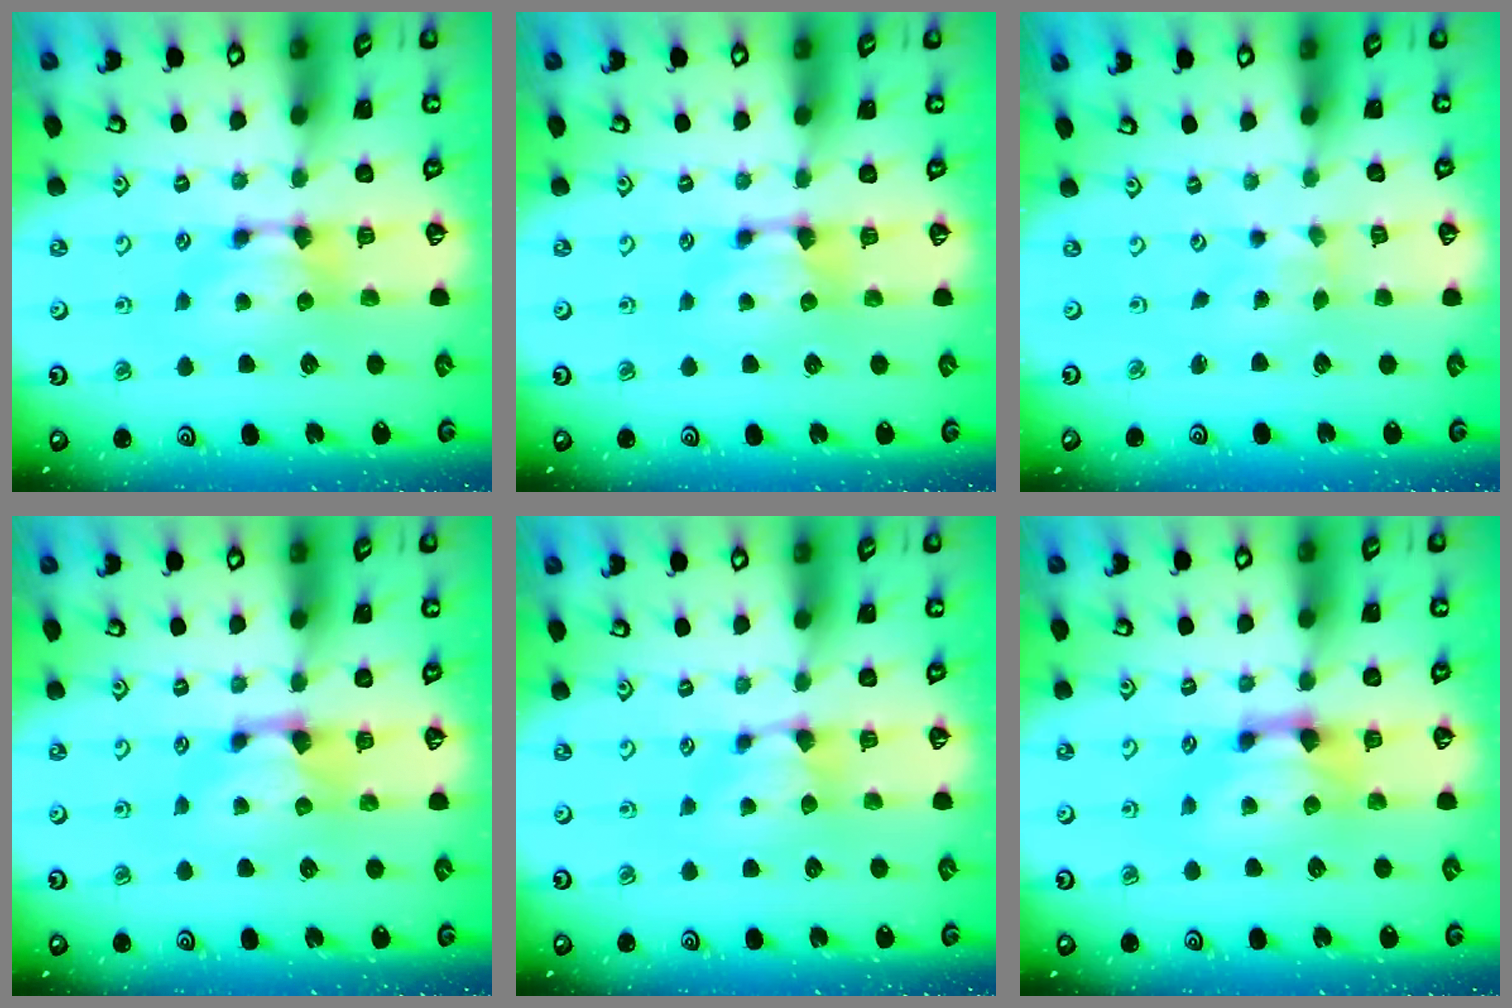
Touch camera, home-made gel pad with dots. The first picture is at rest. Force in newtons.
{"total": 0.0}
{"total": 3.0, "press": 2.9, "slide": 0.8}
{"total": 0.6, "press": 0.1, "slide": 0.6}
{"total": 0.9, "press": 0.4, "slide": 0.8}
{"total": 1.9, "press": 1.3, "slide": 1.4}